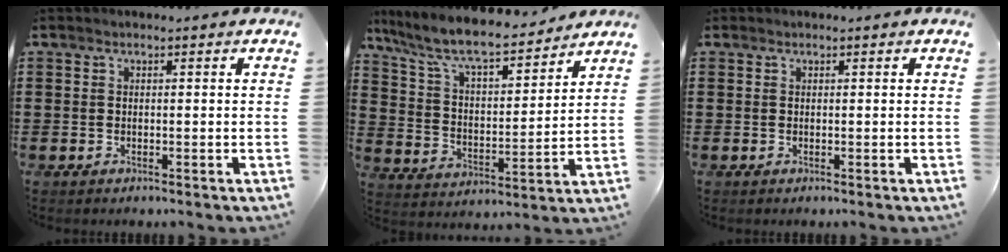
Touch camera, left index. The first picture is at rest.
{"total": 9.1, "force": [8.0, 1.2, 4.1], "torque": [-0.112, -0.047, 0.135]}
{"total": 0.0}